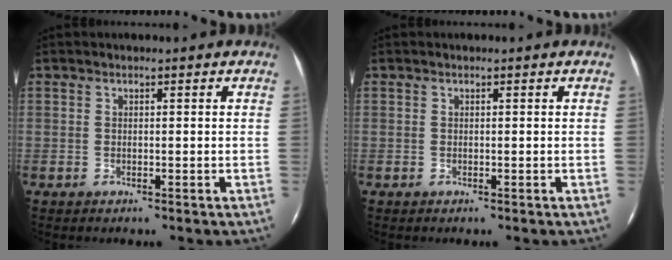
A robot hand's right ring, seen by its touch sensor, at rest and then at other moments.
{"total": 0.0}